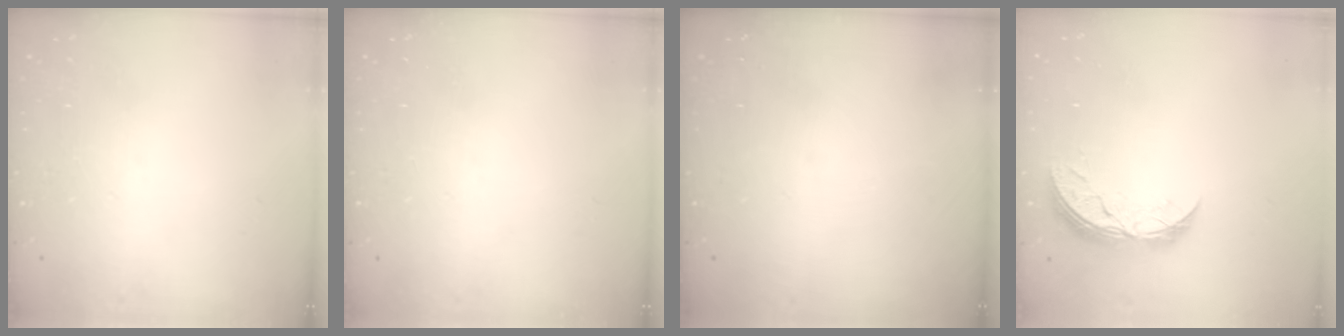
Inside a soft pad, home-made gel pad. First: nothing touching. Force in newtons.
{"total": 0.0}
{"total": 0.0}
{"total": 9.3, "press": 9.3, "slide": 0.5}